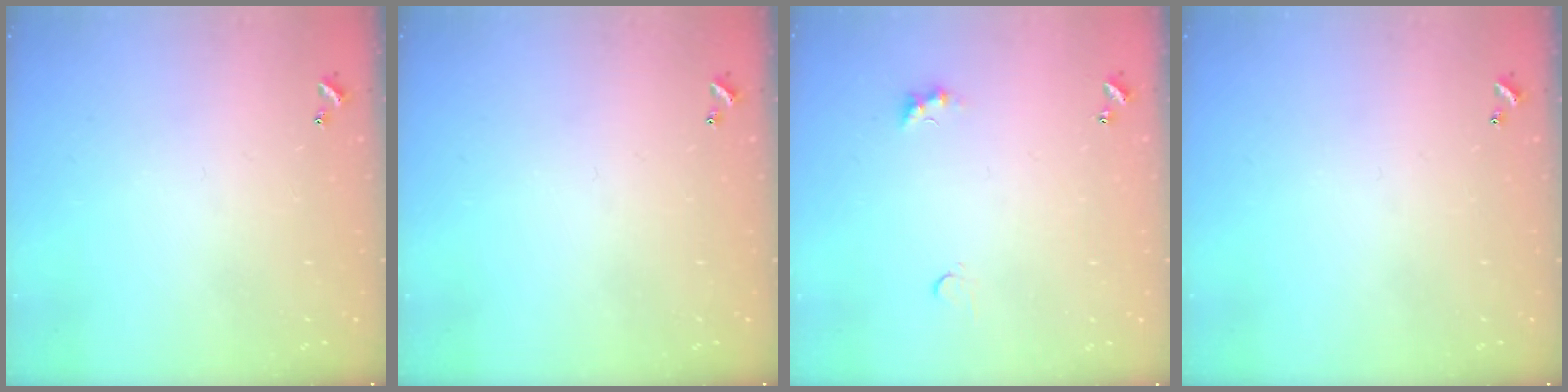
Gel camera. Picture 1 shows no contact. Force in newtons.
{"total": 0.0}
{"total": 3.7, "press": 3.6, "slide": 0.5}
{"total": 0.0}